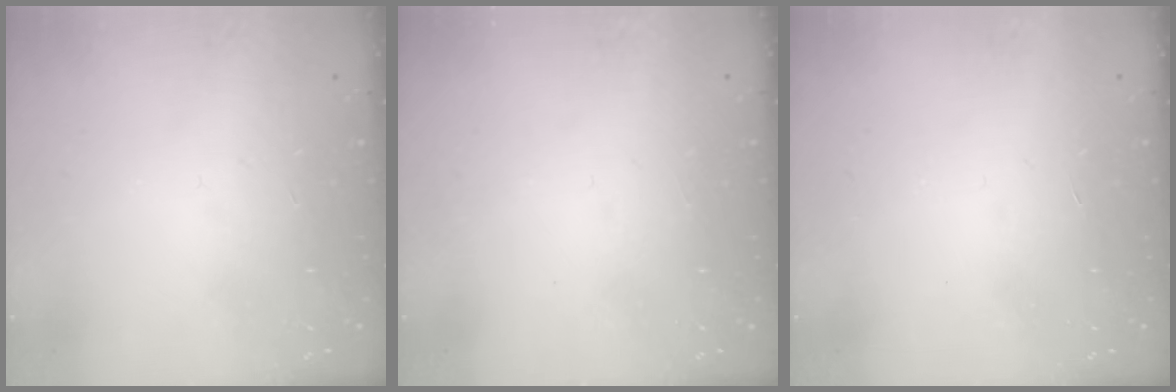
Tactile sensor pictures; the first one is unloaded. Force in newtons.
{"total": 1.5, "press": 1.5, "slide": 0.1}
{"total": 1.7, "press": 1.7, "slide": 0.1}